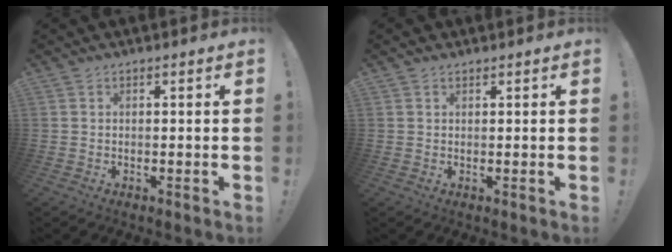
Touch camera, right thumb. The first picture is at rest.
{"total": 0.9, "force": [0.8, 0.3, 0.1], "torque": [0.005, -0.003, 0.015]}